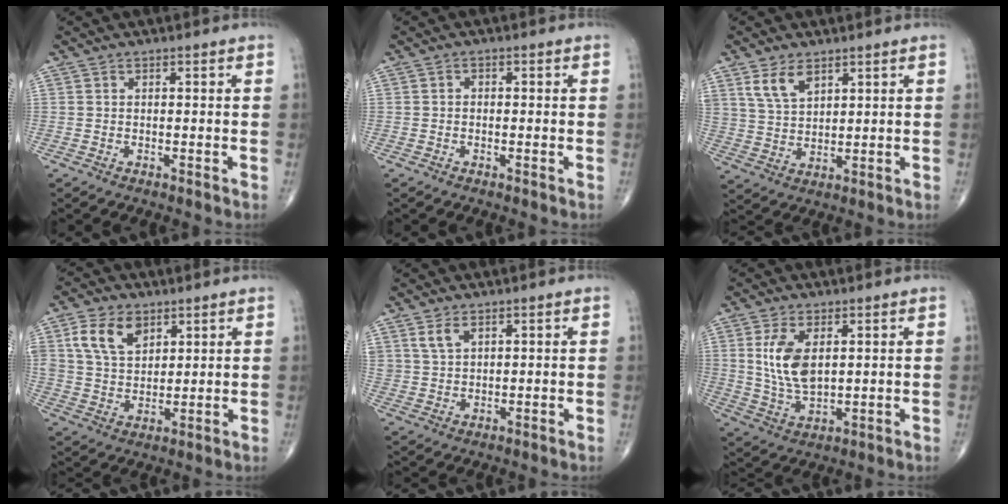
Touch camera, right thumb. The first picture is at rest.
{"total": 0.9, "force": [-0.1, 0.7, 0.5], "torque": [-0.002, 0.004, -0.006]}
{"total": 6.3, "force": [3.8, 3.5, 3.6], "torque": [-0.061, -0.018, 0.082]}
{"total": 9.6, "force": [4.6, 6.2, 5.7], "torque": [-0.090, -0.014, 0.090]}
{"total": 3.5, "force": [2.1, 2.0, 2.0], "torque": [-0.034, -0.011, 0.048]}
{"total": 9.3, "force": [2.3, 4.9, 7.6], "torque": [-0.142, -0.015, 0.055]}